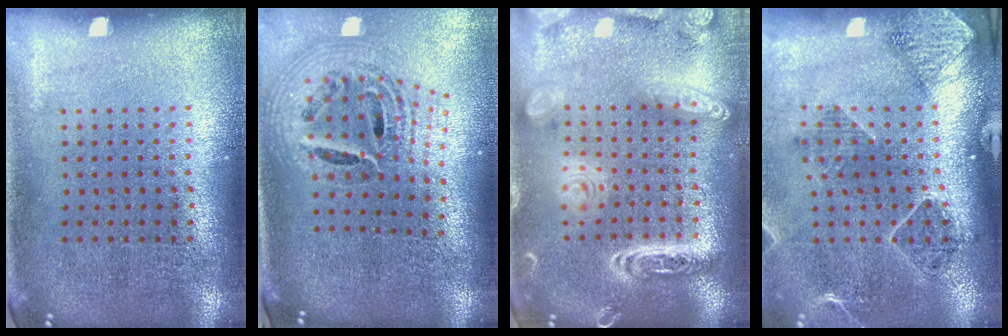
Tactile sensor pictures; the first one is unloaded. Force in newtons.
{"total": 2.1, "press": 1.7, "slide": 1.4}
{"total": 4.0, "press": 4.0, "slide": 0.4}
{"total": 1.5, "press": 1.5, "slide": 0.0}